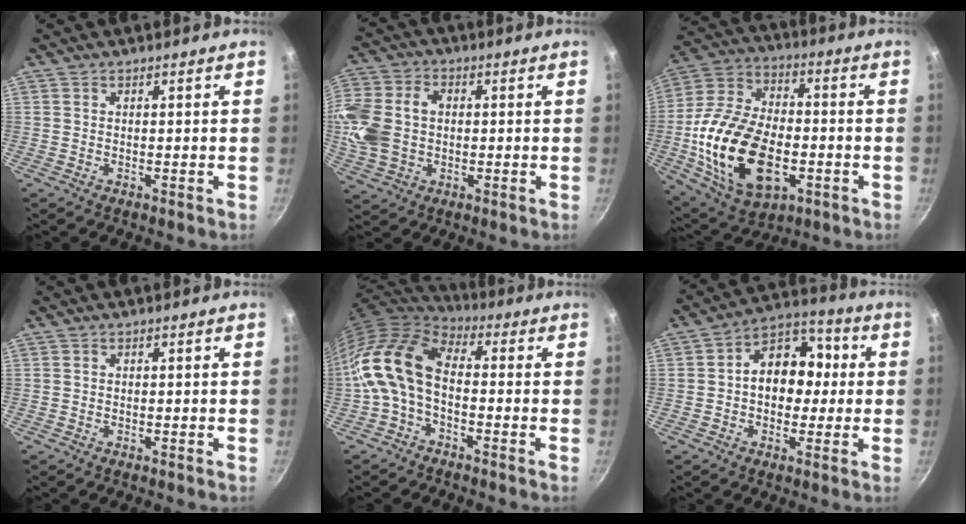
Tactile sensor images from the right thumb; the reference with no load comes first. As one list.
[{"total": 15.4, "force": [0.5, 11.5, 10.1], "torque": [-0.216, 0.025, 0.007]}, {"total": 24.2, "force": [-5.2, 14.6, 18.6], "torque": [-0.343, 0.024, -0.086]}, {"total": 0.0}, {"total": 13.8, "force": [-2.4, 8.2, 10.8], "torque": [-0.205, 0.038, -0.065]}, {"total": 12.7, "force": [0.7, 9.6, 8.3], "torque": [-0.065, 0.037, -0.008]}]